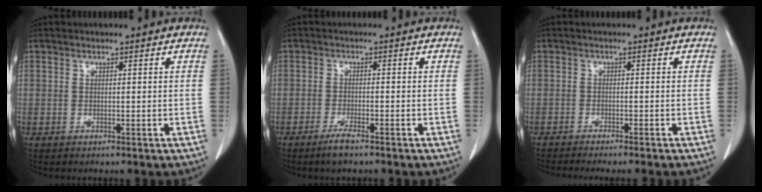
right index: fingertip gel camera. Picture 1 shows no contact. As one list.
[{"total": 3.0, "force": [-2.2, 0.3, 2.0], "torque": [-0.043, -0.004, -0.041]}, {"total": 8.3, "force": [-7.2, 0.5, 4.0], "torque": [-0.038, -0.014, -0.100]}]